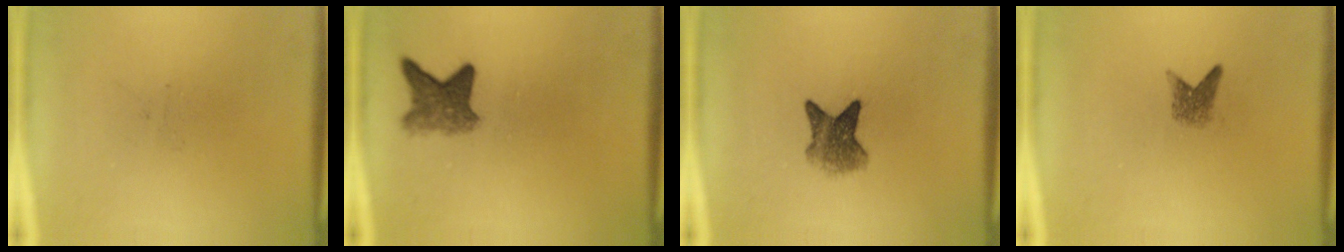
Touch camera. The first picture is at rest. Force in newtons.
{"total": 4.3}
{"total": 5.0}
{"total": 1.9}